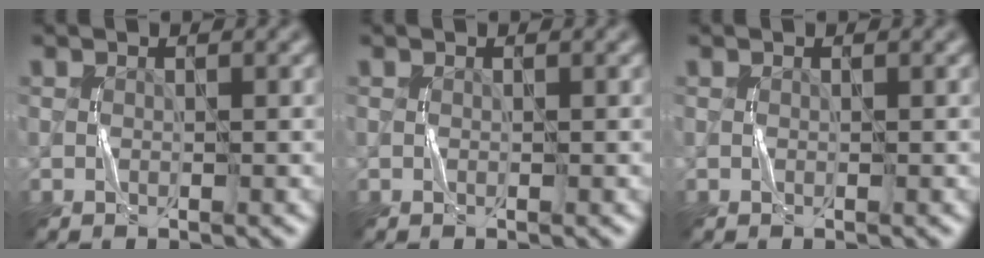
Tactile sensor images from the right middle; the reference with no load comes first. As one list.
[{"total": 0.0}, {"total": 0.0}]